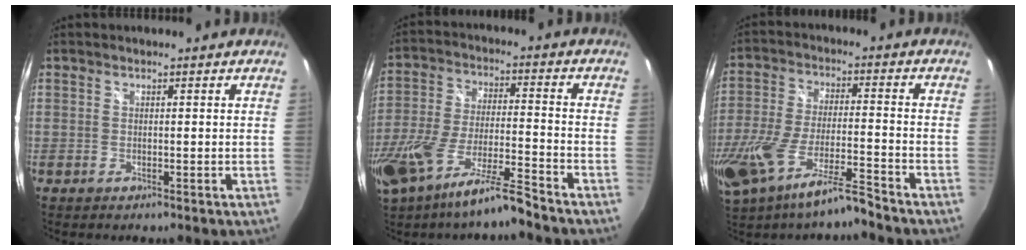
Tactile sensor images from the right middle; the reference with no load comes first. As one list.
[{"total": 14.5, "force": [-11.0, 1.3, 9.4], "torque": [-0.201, -0.028, -0.197]}, {"total": 15.3, "force": [-11.1, 2.2, 10.3], "torque": [-0.226, -0.035, -0.202]}]